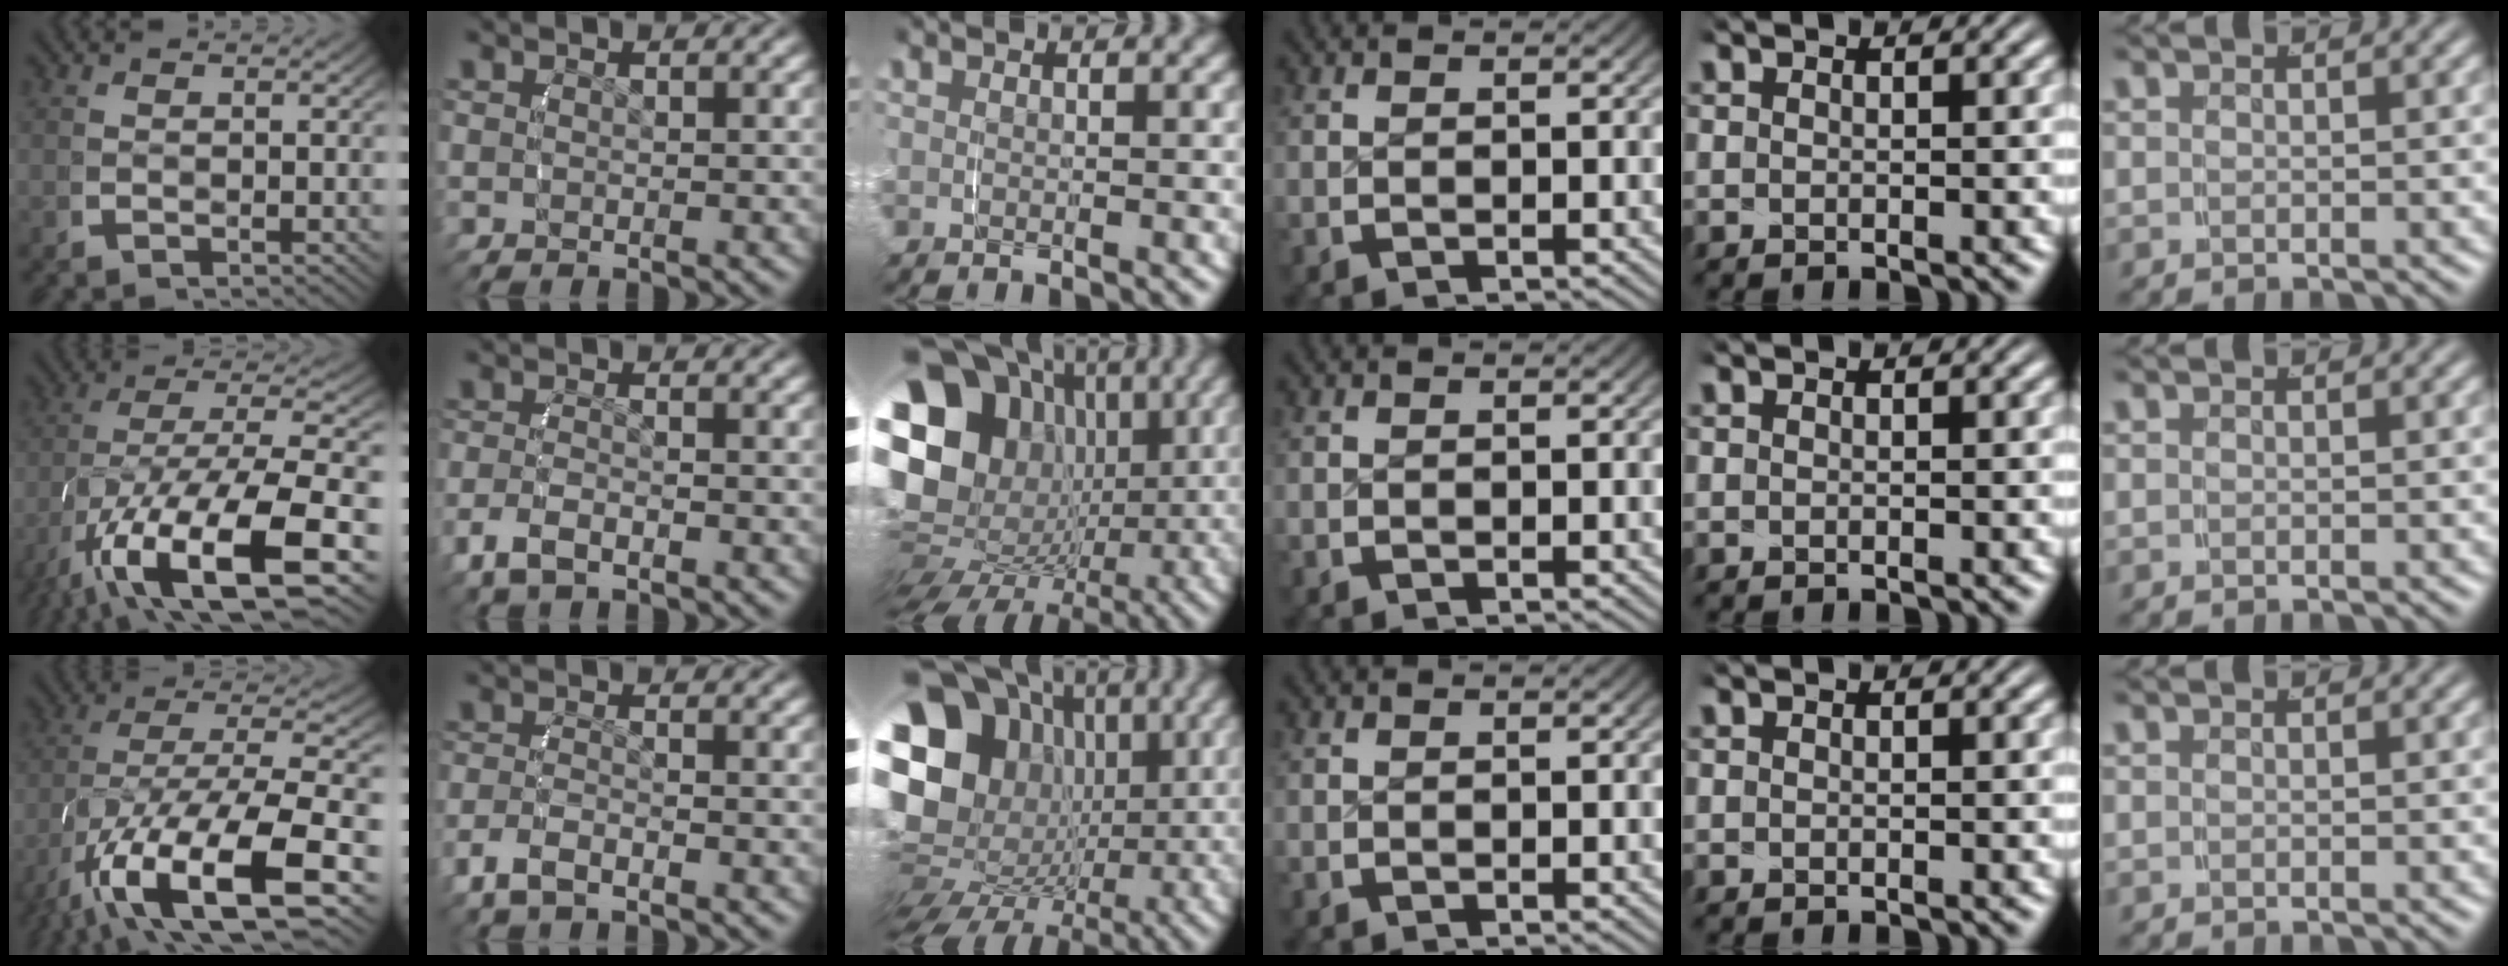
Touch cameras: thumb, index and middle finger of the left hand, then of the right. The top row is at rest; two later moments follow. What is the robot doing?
{"motion": "grasp_and_lifting", "object": "towel"}